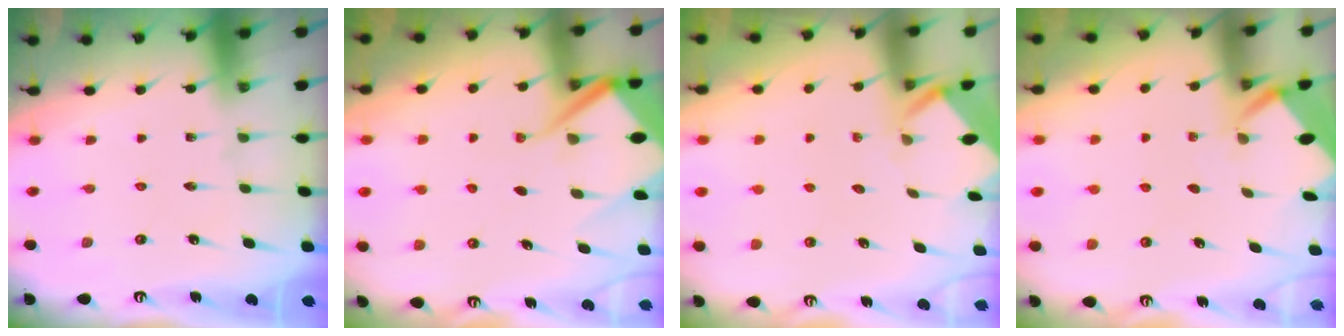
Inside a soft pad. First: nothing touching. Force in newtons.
{"total": 8.2, "press": 8.2, "slide": 0.9}
{"total": 2.9, "press": 2.9, "slide": 0.2}
{"total": 2.5, "press": 2.5, "slide": 0.2}